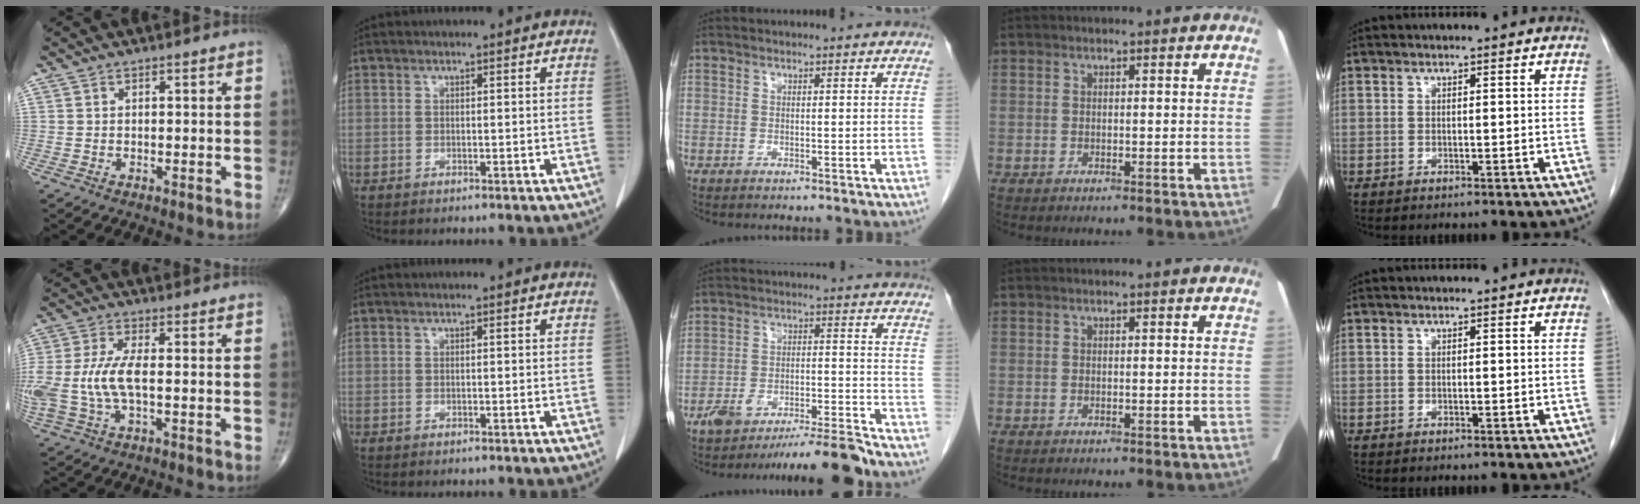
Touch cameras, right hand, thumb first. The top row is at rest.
{"thumb": {"total": 10.8, "force": [-0.9, 4.5, 9.8], "torque": [-0.246, 0.010, -0.014]}, "middle": {"total": 9.2, "force": [-8.4, -0.6, 3.6], "torque": [-0.047, 0.011, -0.141]}}